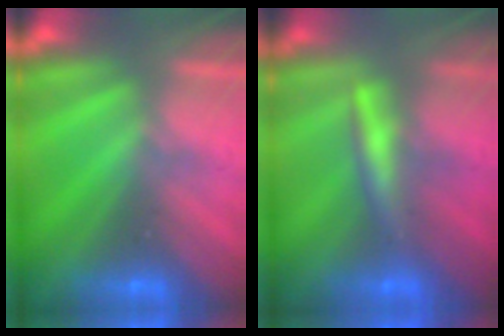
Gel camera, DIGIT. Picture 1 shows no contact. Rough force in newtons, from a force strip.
{"total": 2.6}